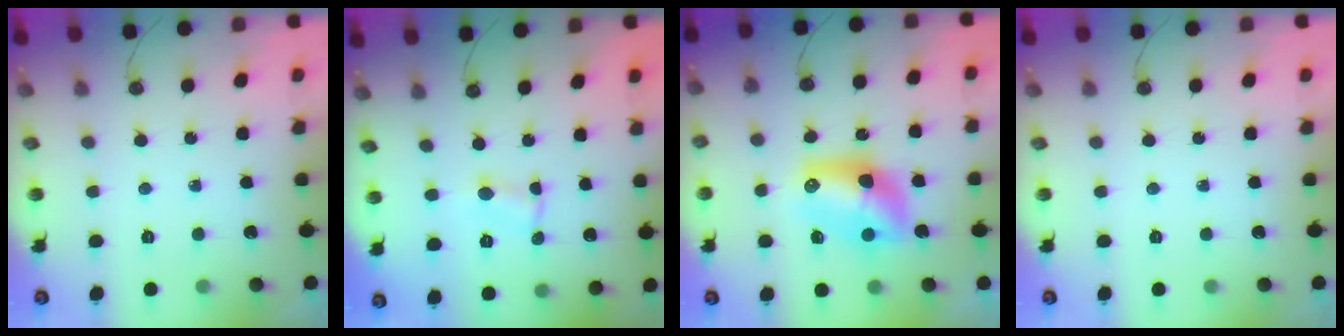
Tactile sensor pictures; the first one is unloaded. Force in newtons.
{"total": 1.0, "press": 1.0, "slide": 0.1}
{"total": 11.6, "press": 11.6, "slide": 0.8}
{"total": 0.0}